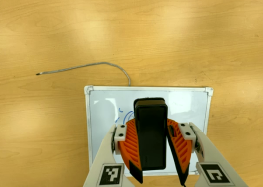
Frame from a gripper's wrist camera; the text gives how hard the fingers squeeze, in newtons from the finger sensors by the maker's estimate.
{"total": 9.2, "left": 9.0, "right": 9.4}